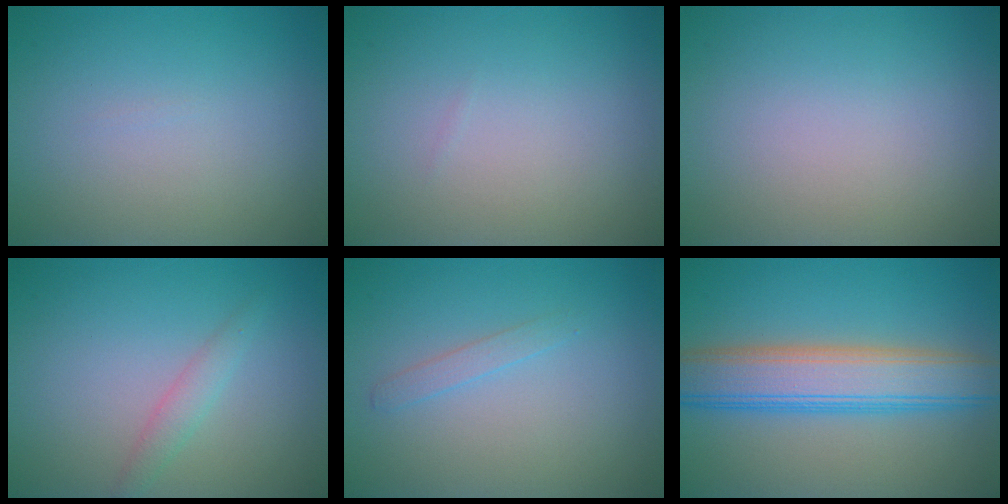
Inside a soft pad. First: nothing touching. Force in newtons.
{"total": 0.0}
{"total": 0.0}
{"total": 1.5, "press": 1.5, "slide": 0.1}
{"total": 1.0, "press": 1.0, "slide": 0.1}
{"total": 7.2, "press": 7.2, "slide": 0.4}